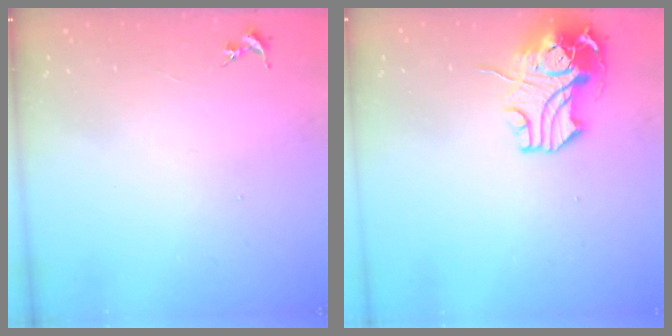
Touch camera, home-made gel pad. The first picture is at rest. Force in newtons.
{"total": 12.8, "press": 12.6, "slide": 2.3}